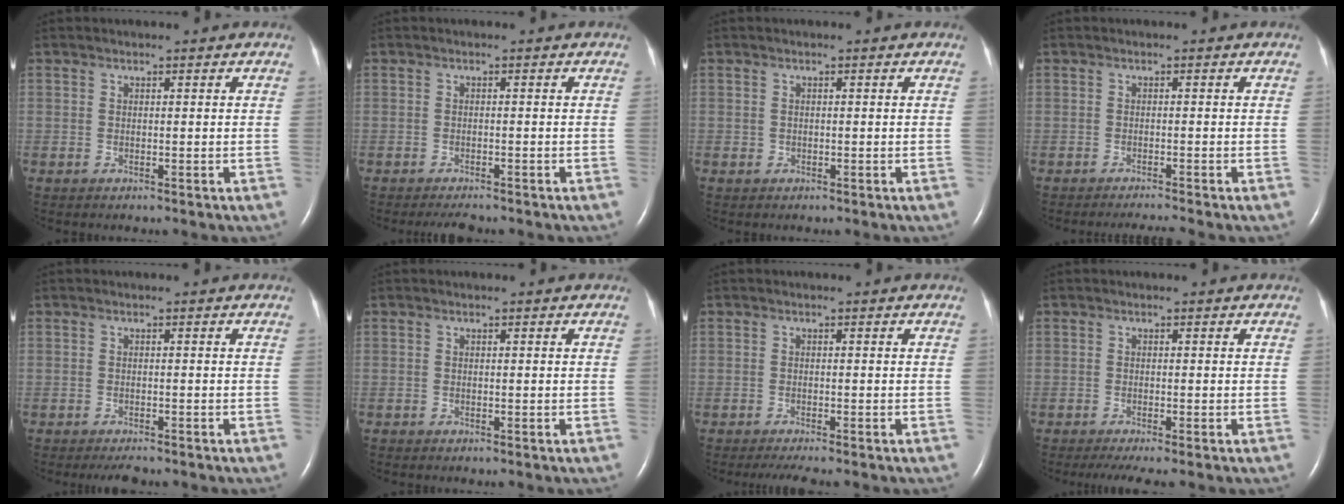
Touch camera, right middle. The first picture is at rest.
{"total": 2.7, "force": [-2.4, 0.5, 1.1], "torque": [-0.019, -0.007, -0.032]}
{"total": 0.6, "force": [-0.2, 0.5, 0.0], "torque": [0.000, 0.005, -0.004]}
{"total": 2.8, "force": [-2.5, -1.1, 0.6], "torque": [-0.011, -0.009, -0.039]}
{"total": 2.4, "force": [-2.0, 0.5, 1.1], "torque": [-0.019, -0.006, -0.026]}
{"total": 0.0}
{"total": 3.7, "force": [-3.1, 0.1, 2.1], "torque": [-0.031, -0.009, -0.046]}
{"total": 3.8, "force": [-2.9, 0.1, 2.5], "torque": [-0.041, -0.012, -0.046]}